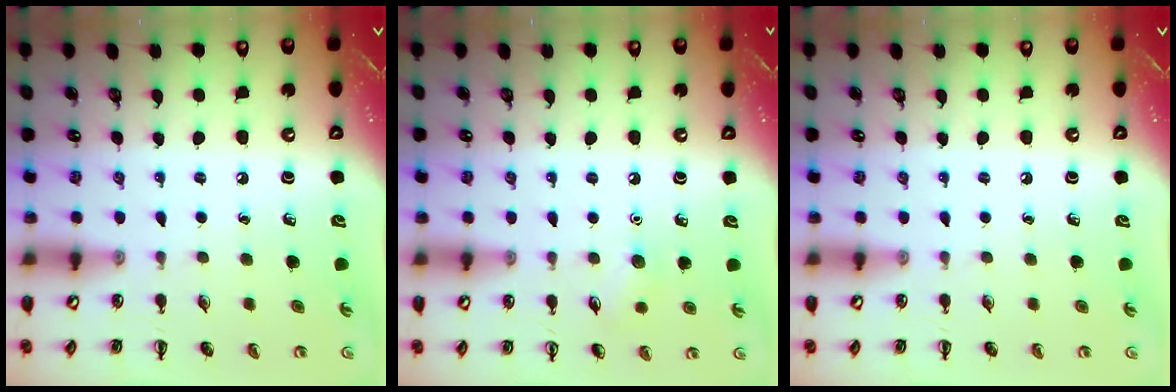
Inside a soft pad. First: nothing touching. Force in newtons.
{"total": 6.0, "press": 5.7, "slide": 1.8}
{"total": 0.0}